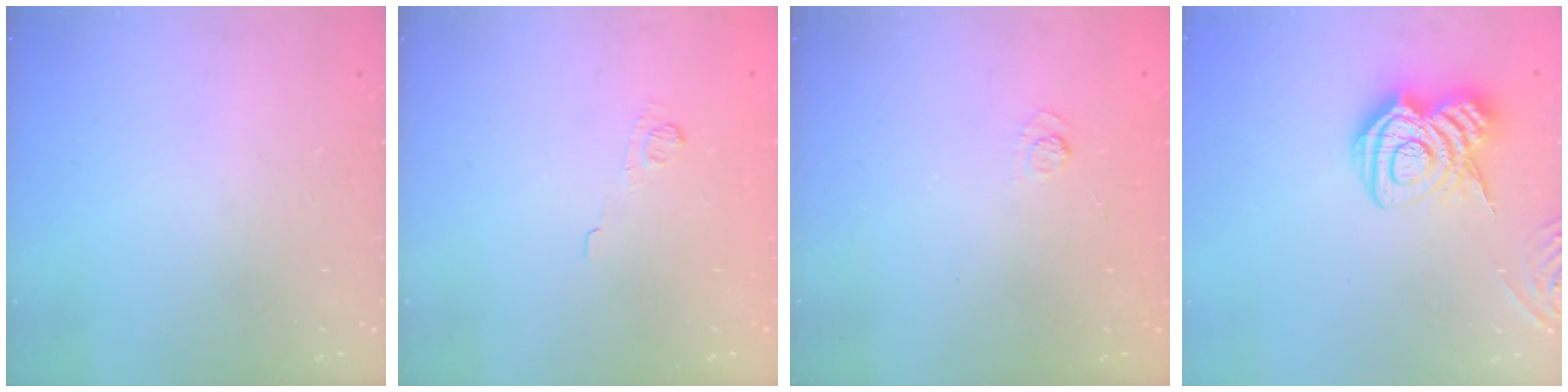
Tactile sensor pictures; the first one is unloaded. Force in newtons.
{"total": 6.7, "press": 6.5, "slide": 1.5}
{"total": 2.4, "press": 2.0, "slide": 1.3}
{"total": 11.4, "press": 11.4, "slide": 0.8}